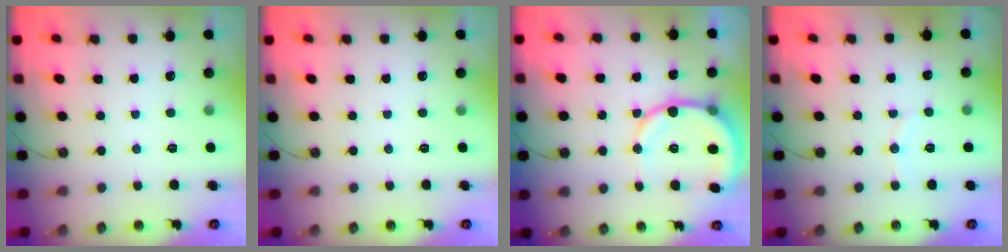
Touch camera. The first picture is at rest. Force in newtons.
{"total": 0.0}
{"total": 11.3, "press": 11.0, "slide": 2.3}
{"total": 5.0, "press": 4.9, "slide": 1.0}